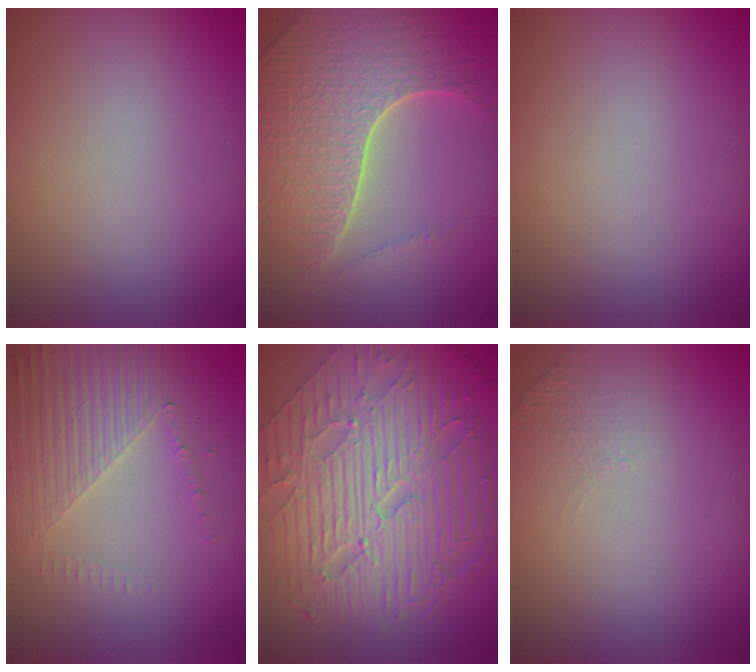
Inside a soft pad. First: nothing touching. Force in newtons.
{"total": 7.1, "press": 5.2, "slide": 4.8}
{"total": 0.0}
{"total": 4.5, "press": 3.2, "slide": 3.1}
{"total": 11.4, "press": 7.5, "slide": 8.6}
{"total": 1.0, "press": 0.5, "slide": 0.9}